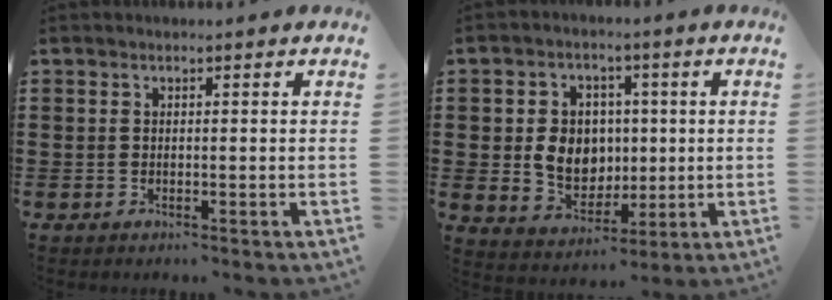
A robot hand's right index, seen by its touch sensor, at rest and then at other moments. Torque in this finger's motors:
{"motor_torque": [0.53, 0.04, 0.72, 0.07]}